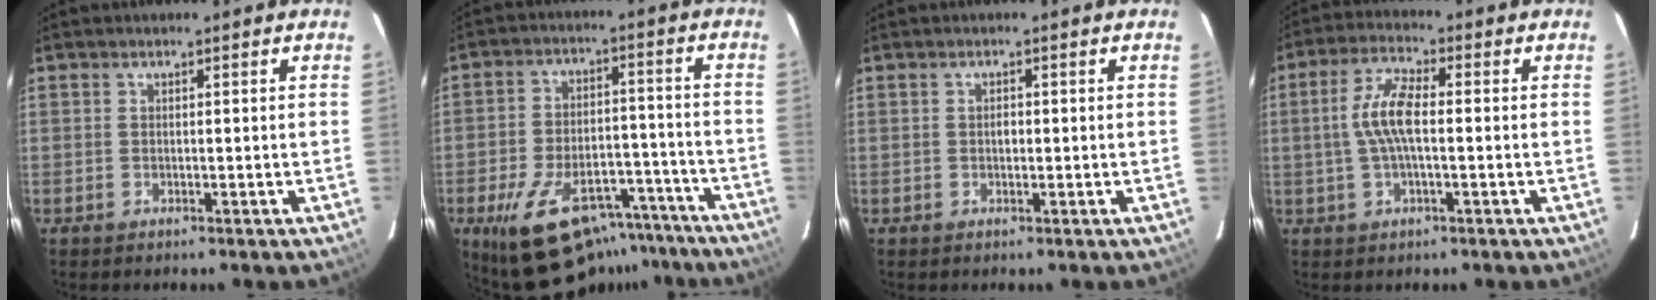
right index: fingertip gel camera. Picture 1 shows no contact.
{"total": 18.8, "force": [-14.0, 8.4, 9.2], "torque": [-0.170, 0.009, -0.186]}
{"total": 0.0}
{"total": 7.4, "force": [-0.1, 2.4, 7.0], "torque": [-0.143, 0.012, -0.003]}